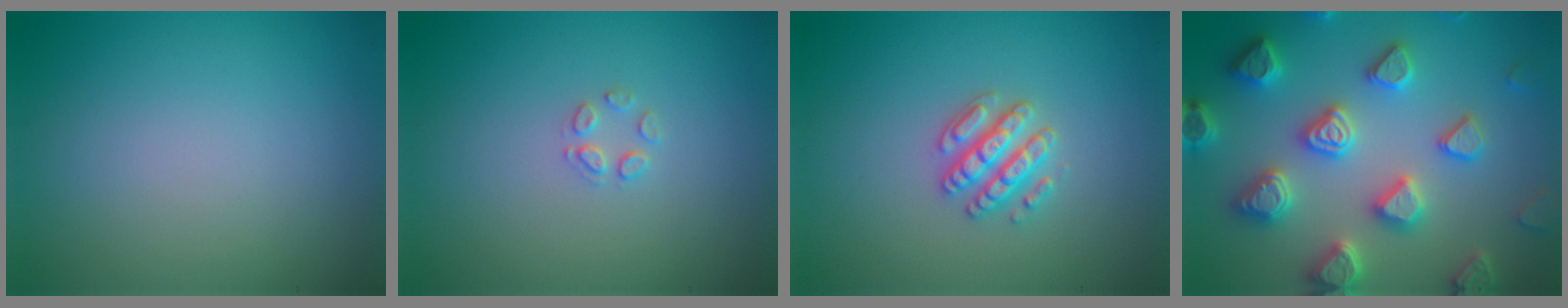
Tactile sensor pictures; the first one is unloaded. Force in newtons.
{"total": 1.2, "press": 1.2, "slide": 0.1}
{"total": 2.8, "press": 2.7, "slide": 0.8}
{"total": 7.1, "press": 7.0, "slide": 1.5}